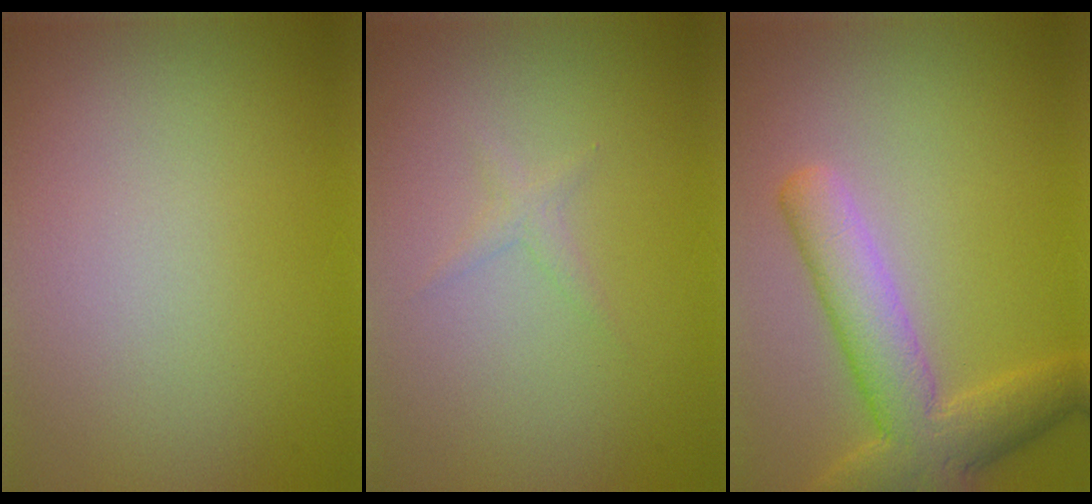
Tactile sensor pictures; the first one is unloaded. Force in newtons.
{"total": 0.9, "press": 0.9, "slide": 0.0}
{"total": 6.2, "press": 6.2, "slide": 0.4}